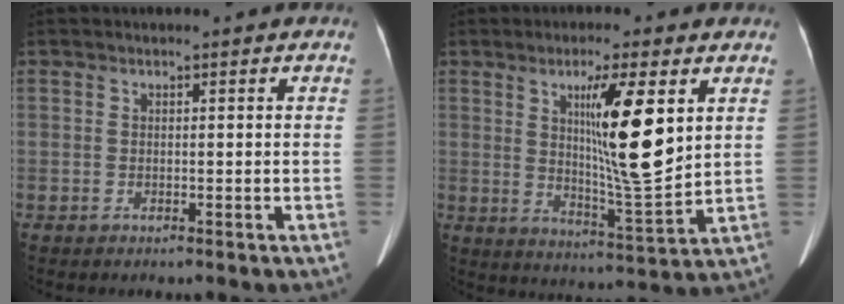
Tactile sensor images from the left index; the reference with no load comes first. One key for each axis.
{"total": 11.7, "fx": 3.6, "fy": 0.6, "fz": 11.1, "tx": -0.187, "ty": -0.019, "tz": 0.062}